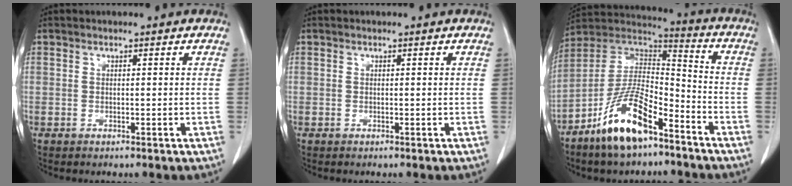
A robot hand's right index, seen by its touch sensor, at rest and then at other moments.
{"total": 0.0}
{"total": 14.5, "force": [-9.0, 4.3, 10.5], "torque": [-0.203, 0.007, -0.165]}